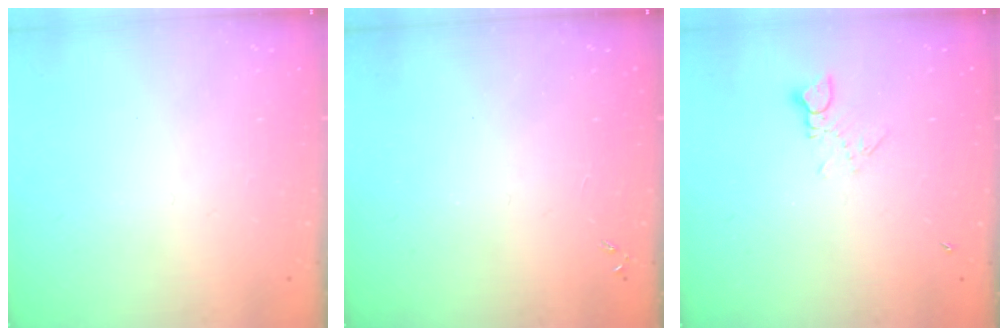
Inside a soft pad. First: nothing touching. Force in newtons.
{"total": 0.0}
{"total": 3.9, "press": 3.9, "slide": 0.6}